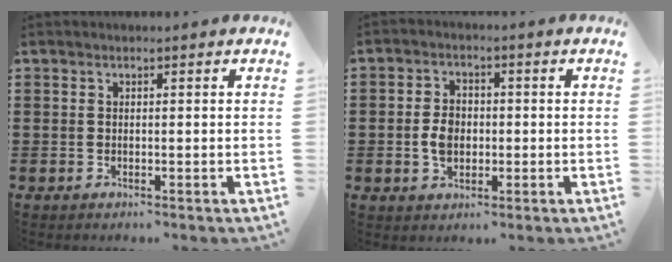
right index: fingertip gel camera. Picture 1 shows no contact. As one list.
[{"total": 4.3, "force": [-0.5, 3.0, 3.0], "torque": [-0.069, 0.003, -0.012]}]